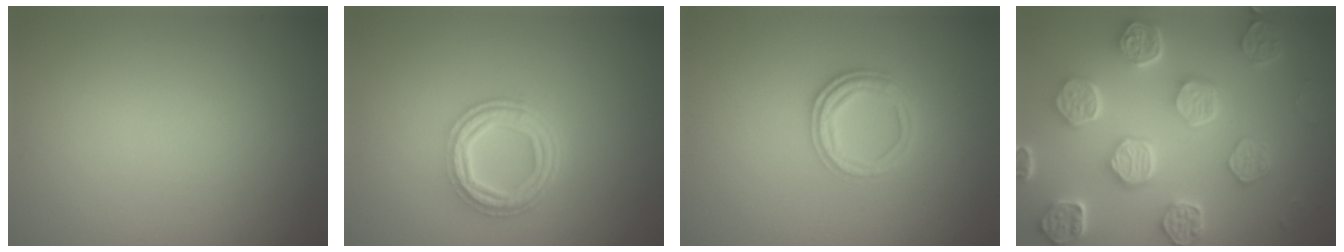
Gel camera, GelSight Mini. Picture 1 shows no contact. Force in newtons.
{"total": 4.8, "press": 3.6, "slide": 3.3}
{"total": 2.5, "press": 2.4, "slide": 0.8}
{"total": 8.2, "press": 6.2, "slide": 5.4}